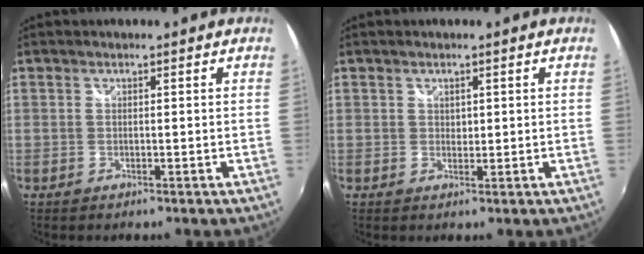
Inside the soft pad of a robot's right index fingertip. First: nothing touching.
{"total": 0.9, "force": [0.5, 0.8, 0.1], "torque": [0.002, 0.001, 0.008]}